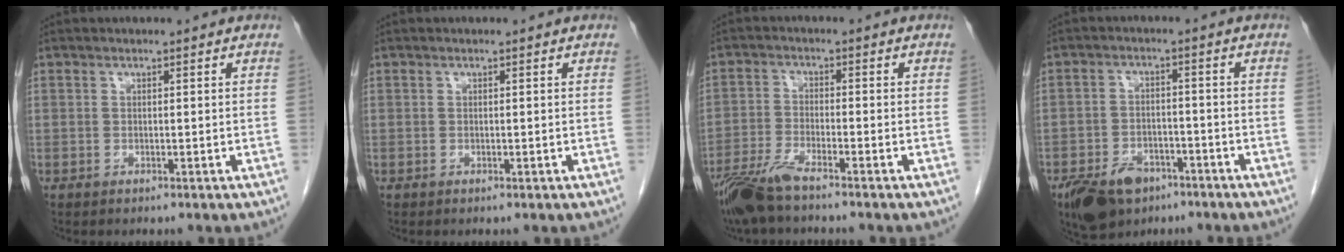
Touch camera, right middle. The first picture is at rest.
{"total": 0.0}
{"total": 6.6, "force": [-5.4, 0.6, 3.9], "torque": [-0.083, -0.020, -0.107]}
{"total": 9.0, "force": [-5.9, 5.2, 4.4], "torque": [-0.077, 0.000, -0.093]}